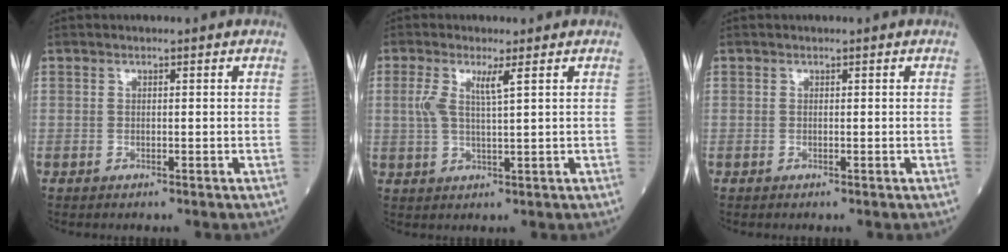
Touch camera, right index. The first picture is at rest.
{"total": 4.2, "force": [1.5, 0.2, 4.0], "torque": [-0.086, 0.005, 0.031]}
{"total": 0.0}